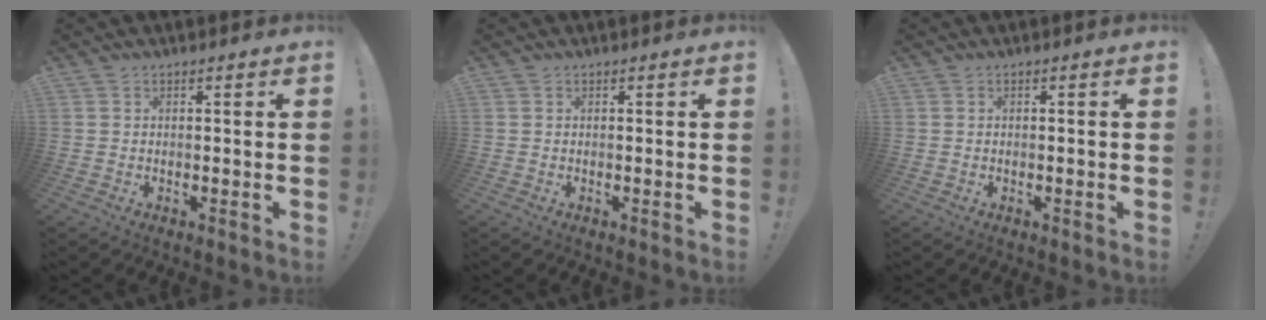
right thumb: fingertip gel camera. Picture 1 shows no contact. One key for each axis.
{"total": 0.0}
{"total": 0.7, "fx": -0.5, "fy": -0.1, "fz": 0.4, "tx": -0.015, "ty": 0.003, "tz": -0.008}